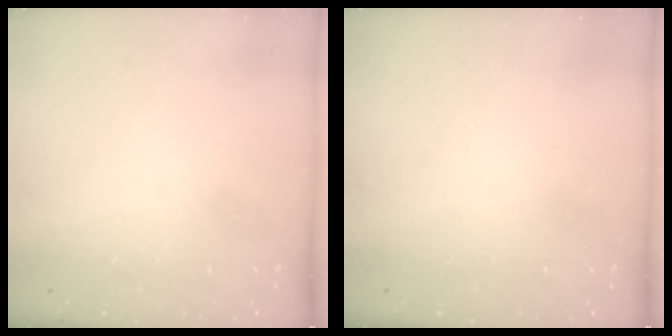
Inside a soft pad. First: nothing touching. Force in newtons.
{"total": 1.0, "press": 1.0, "slide": 0.2}